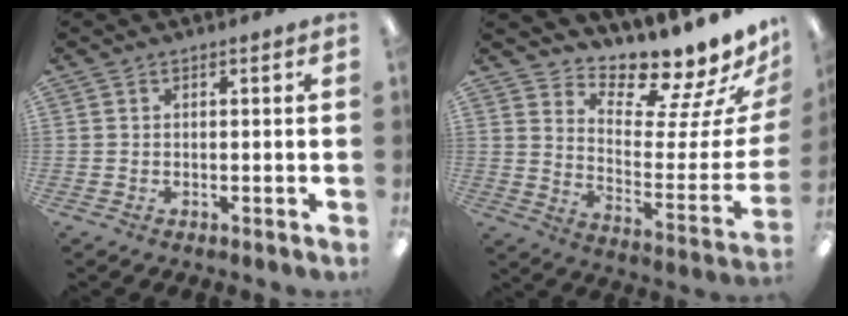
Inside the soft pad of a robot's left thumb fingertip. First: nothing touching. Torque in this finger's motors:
{"motor_torque": [2.22, 0.30, 0.83, -1.45, 0.08]}